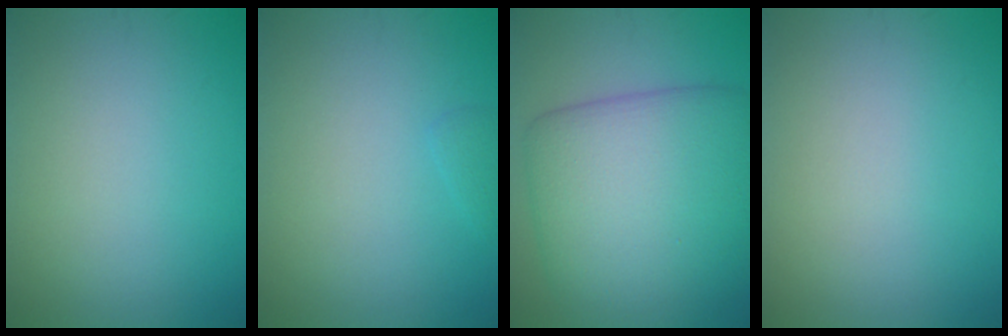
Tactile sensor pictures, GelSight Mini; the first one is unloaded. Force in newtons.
{"total": 0.7, "press": 0.7, "slide": 0.1}
{"total": 11.1, "press": 11.1, "slide": 0.3}
{"total": 0.0}